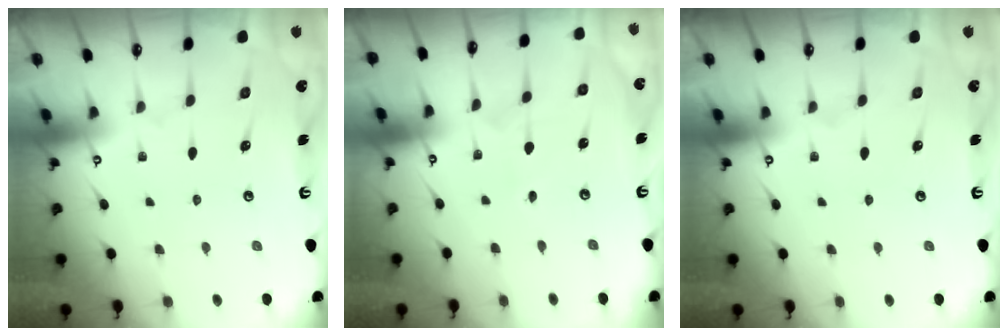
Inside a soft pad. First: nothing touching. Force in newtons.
{"total": 1.8, "press": 1.8, "slide": 0.2}
{"total": 0.0}